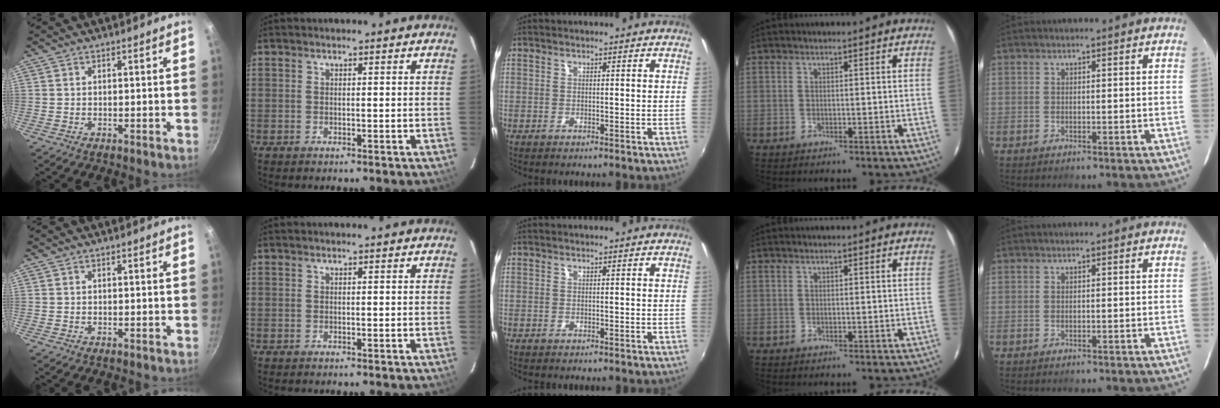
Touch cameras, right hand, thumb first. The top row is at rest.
{}